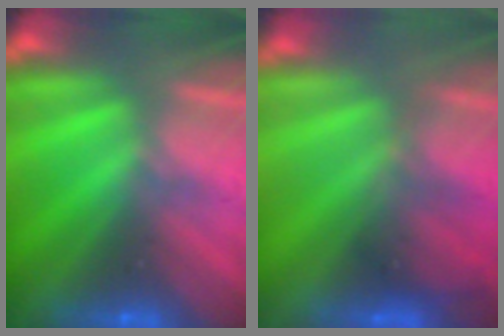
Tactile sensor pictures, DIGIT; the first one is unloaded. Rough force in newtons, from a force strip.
{"total": 4.6}